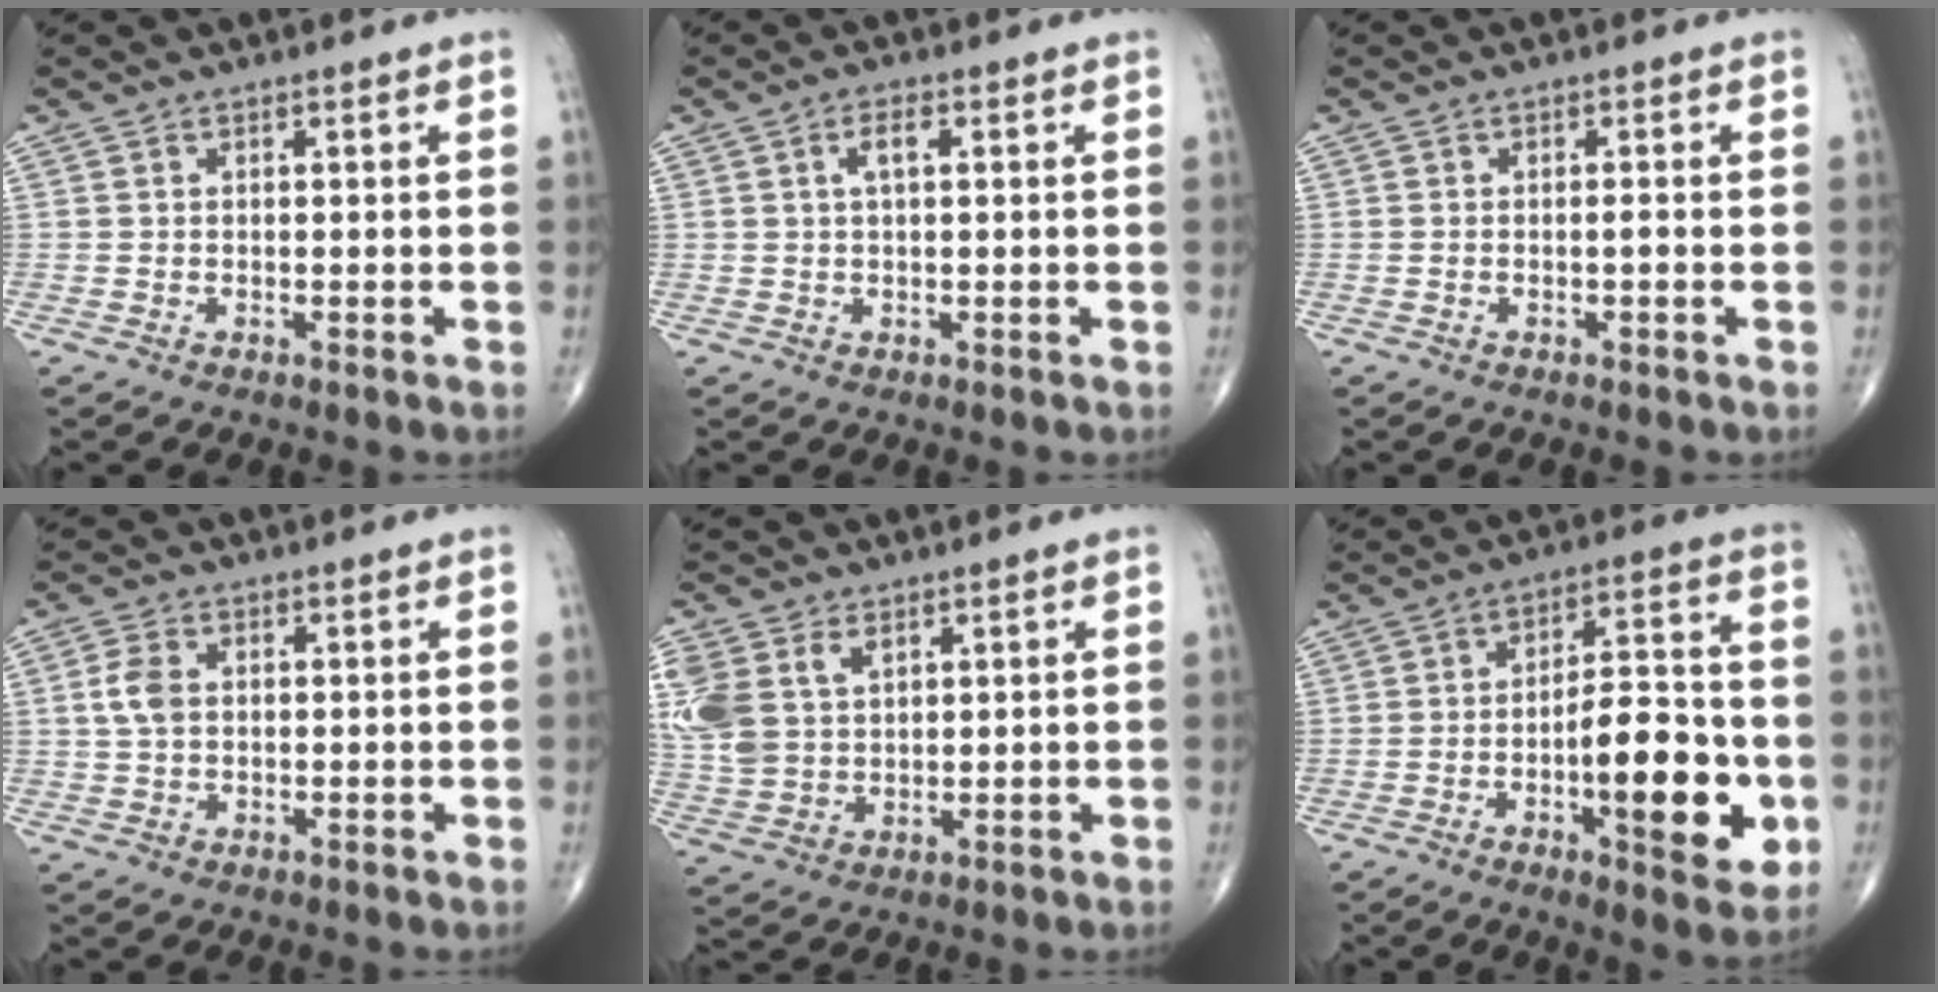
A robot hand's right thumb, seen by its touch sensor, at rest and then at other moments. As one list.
[{"total": 2.7, "force": [0.8, 1.0, 2.4], "torque": [-0.043, 0.005, 0.014]}, {"total": 0.7, "force": [-0.2, 0.1, 0.6], "torque": [-0.008, 0.001, -0.002]}, {"total": 4.0, "force": [0.5, 2.6, 3.0], "torque": [-0.066, 0.004, 0.008]}, {"total": 12.0, "force": [4.6, 8.2, 7.5], "torque": [-0.179, -0.001, 0.101]}, {"total": 17.4, "force": [-4.7, 6.1, 15.6], "torque": [-0.195, 0.025, -0.065]}]